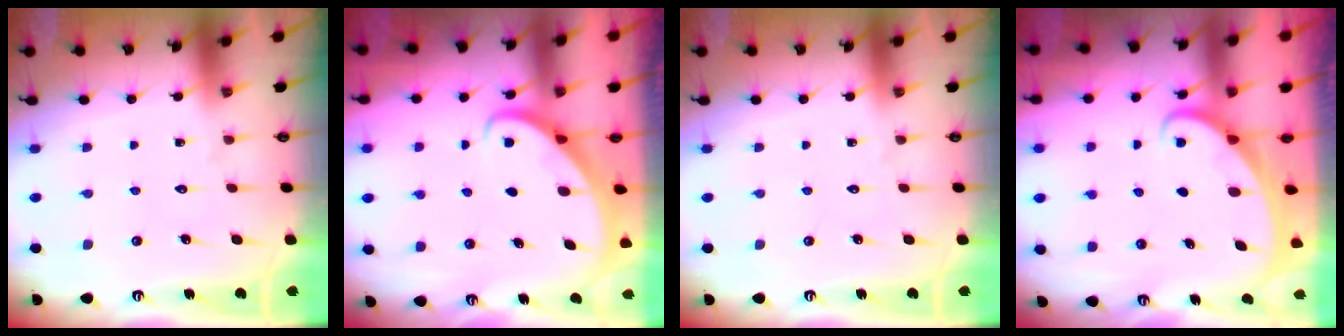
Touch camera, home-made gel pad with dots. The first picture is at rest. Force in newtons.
{"total": 2.6, "press": 2.6, "slide": 0.2}
{"total": 0.0}
{"total": 1.7, "press": 1.7, "slide": 0.2}